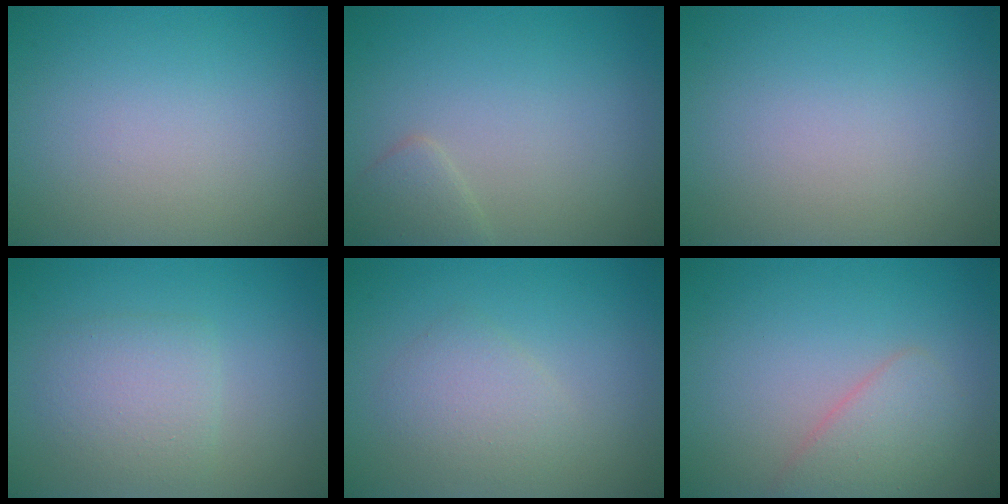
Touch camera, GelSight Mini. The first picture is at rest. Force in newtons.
{"total": 1.6, "press": 1.6, "slide": 0.0}
{"total": 0.0}
{"total": 2.9, "press": 2.9, "slide": 0.1}
{"total": 2.3, "press": 2.3, "slide": 0.0}
{"total": 2.6, "press": 2.6, "slide": 0.1}